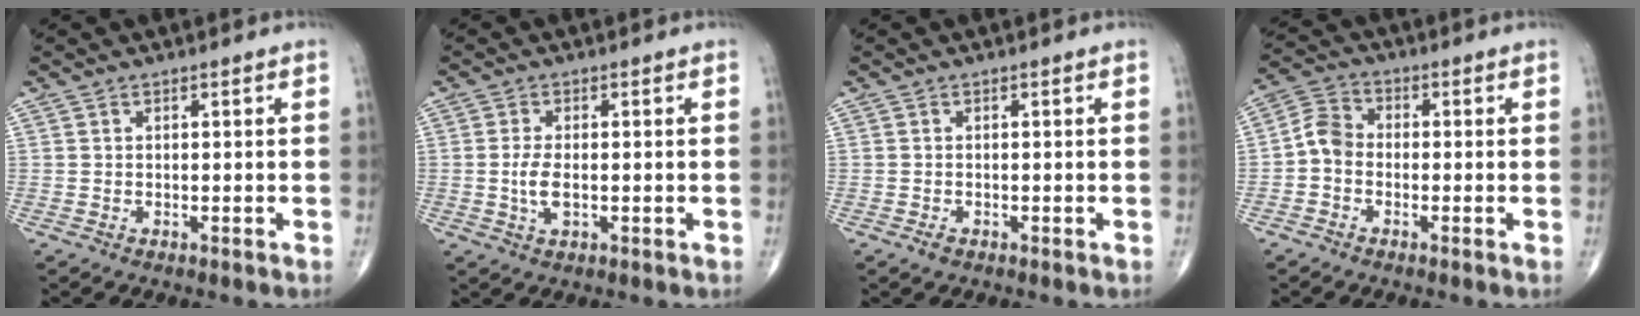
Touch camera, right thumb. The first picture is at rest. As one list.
[{"total": 3.8, "force": [-0.4, 1.8, 3.3], "torque": [-0.070, -0.003, -0.008]}, {"total": 1.0, "force": [-0.5, 0.6, 0.6], "torque": [-0.012, -0.002, -0.010]}, {"total": 5.1, "force": [-1.3, 3.9, 2.9], "torque": [-0.045, 0.019, -0.041]}]